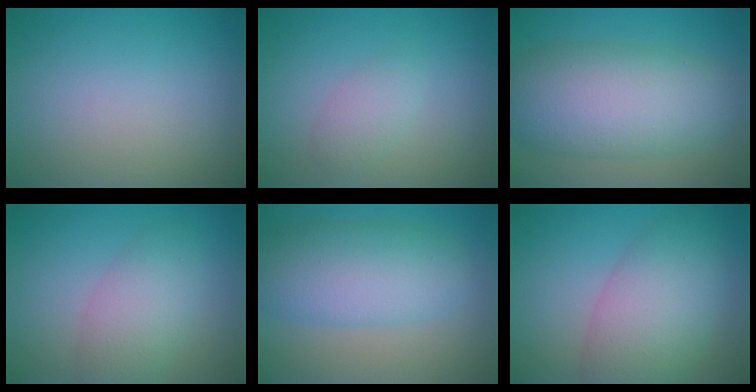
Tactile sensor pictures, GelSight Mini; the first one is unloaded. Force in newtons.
{"total": 1.8, "press": 1.8, "slide": 0.2}
{"total": 9.6, "press": 9.6, "slide": 0.1}
{"total": 4.1, "press": 4.1, "slide": 0.2}
{"total": 6.9, "press": 6.8, "slide": 0.3}
{"total": 7.0, "press": 7.0, "slide": 0.3}